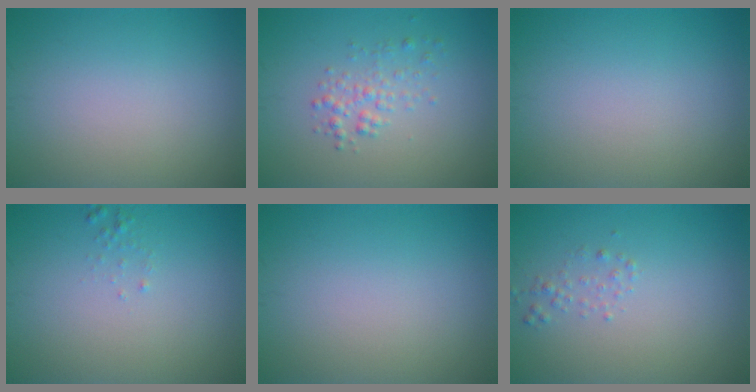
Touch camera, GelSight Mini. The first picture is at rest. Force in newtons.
{"total": 1.8, "press": 1.8, "slide": 0.1}
{"total": 0.0}
{"total": 0.6, "press": 0.6, "slide": 0.1}
{"total": 0.0}
{"total": 1.0, "press": 1.0, "slide": 0.1}